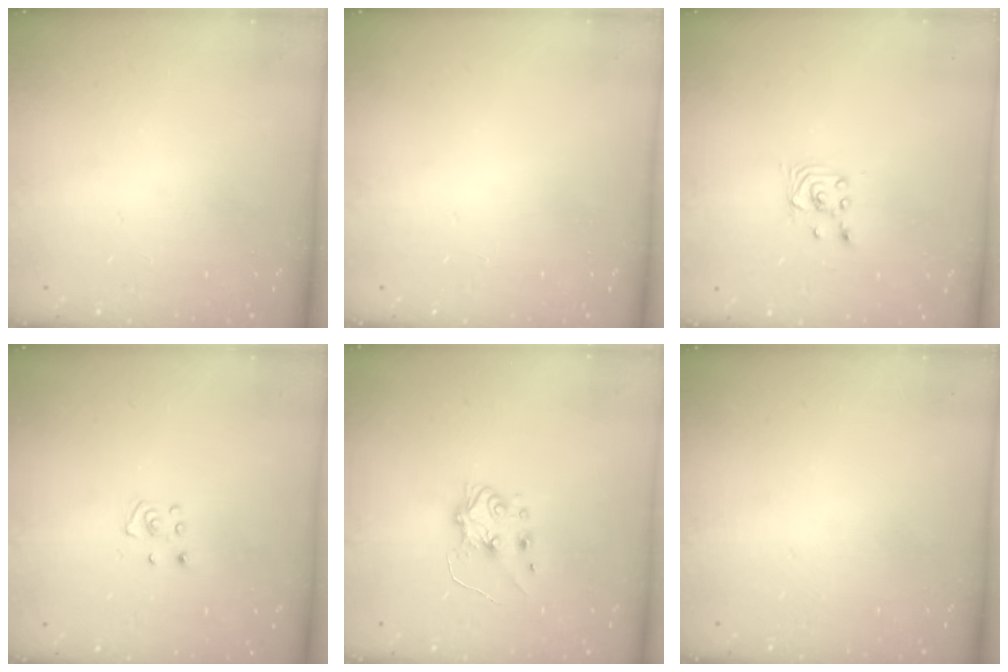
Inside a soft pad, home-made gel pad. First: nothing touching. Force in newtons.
{"total": 0.0}
{"total": 2.2, "press": 2.2, "slide": 0.2}
{"total": 3.6, "press": 3.6, "slide": 0.3}
{"total": 5.9, "press": 5.9, "slide": 0.9}
{"total": 0.0}